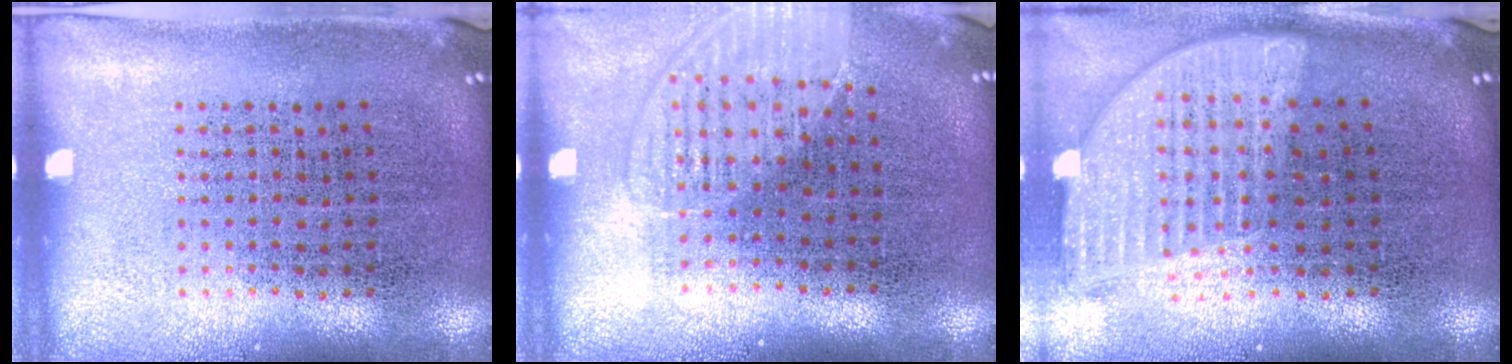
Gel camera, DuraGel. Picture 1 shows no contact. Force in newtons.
{"total": 1.4, "press": 1.2, "slide": 0.7}
{"total": 1.7, "press": 1.4, "slide": 1.0}